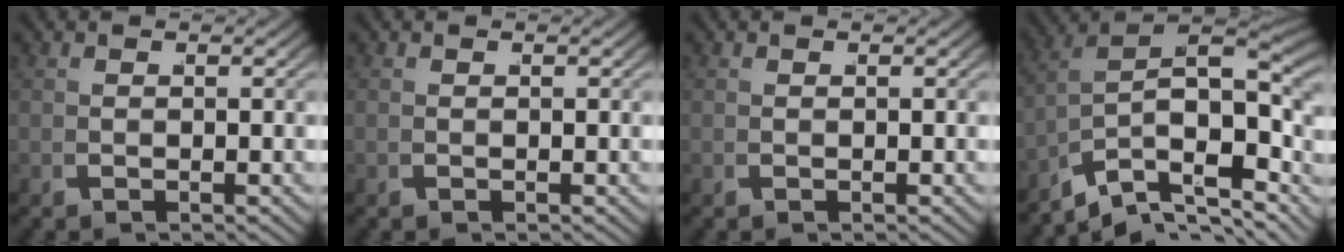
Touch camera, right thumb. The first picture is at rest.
{"total": 0.0}
{"total": 0.0}
{"total": 14.1, "force": [-1.6, 9.1, 10.7], "torque": [-0.171, -0.037, -0.011]}